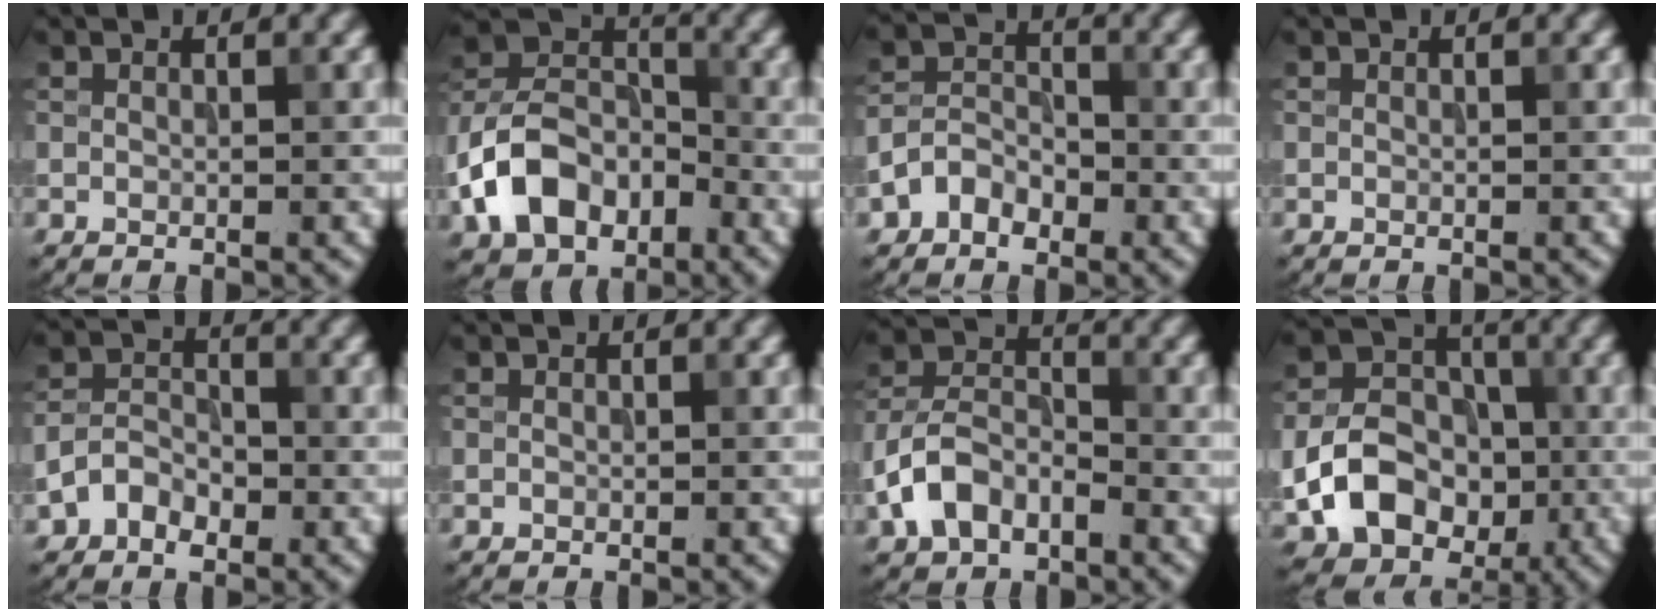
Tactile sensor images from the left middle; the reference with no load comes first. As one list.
[{"total": 8.4, "force": [-3.4, 5.9, 4.9], "torque": [-0.094, 0.008, -0.078]}, {"total": 3.4, "force": [-1.9, 2.4, 1.6], "torque": [-0.028, 0.009, -0.043]}, {"total": 0.0}, {"total": 3.7, "force": [-1.7, 2.5, 2.1], "torque": [-0.039, 0.006, -0.037]}, {"total": 0.0}, {"total": 5.3, "force": [-2.6, 3.3, 3.2], "torque": [-0.067, 0.008, -0.057]}, {"total": 8.8, "force": [-2.1, 6.8, 5.2], "torque": [-0.096, -0.006, -0.039]}]